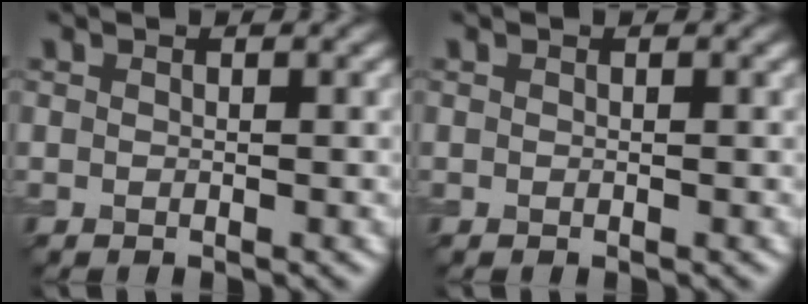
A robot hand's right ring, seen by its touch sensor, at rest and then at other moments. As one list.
[{"total": 0.0}]